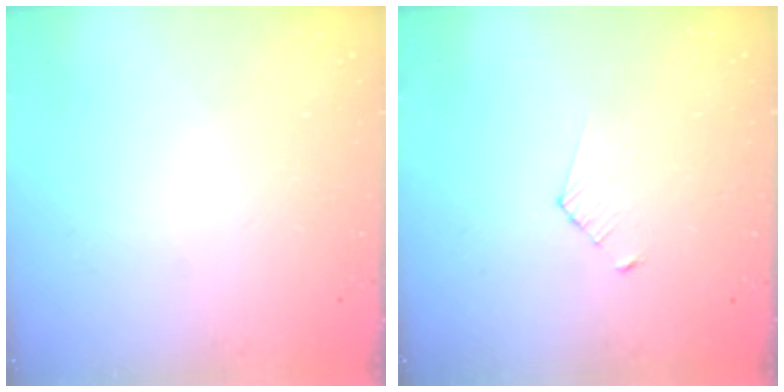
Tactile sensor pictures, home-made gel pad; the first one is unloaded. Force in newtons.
{"total": 2.8, "press": 2.7, "slide": 0.3}